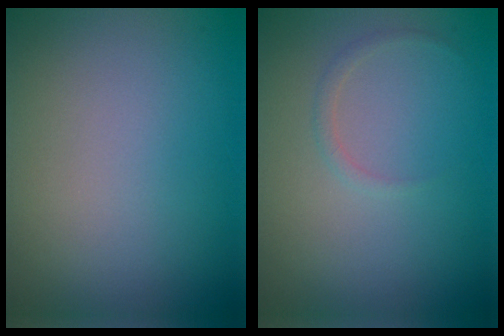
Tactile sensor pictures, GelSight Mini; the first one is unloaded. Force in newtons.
{"total": 0.7, "press": 0.7, "slide": 0.1}